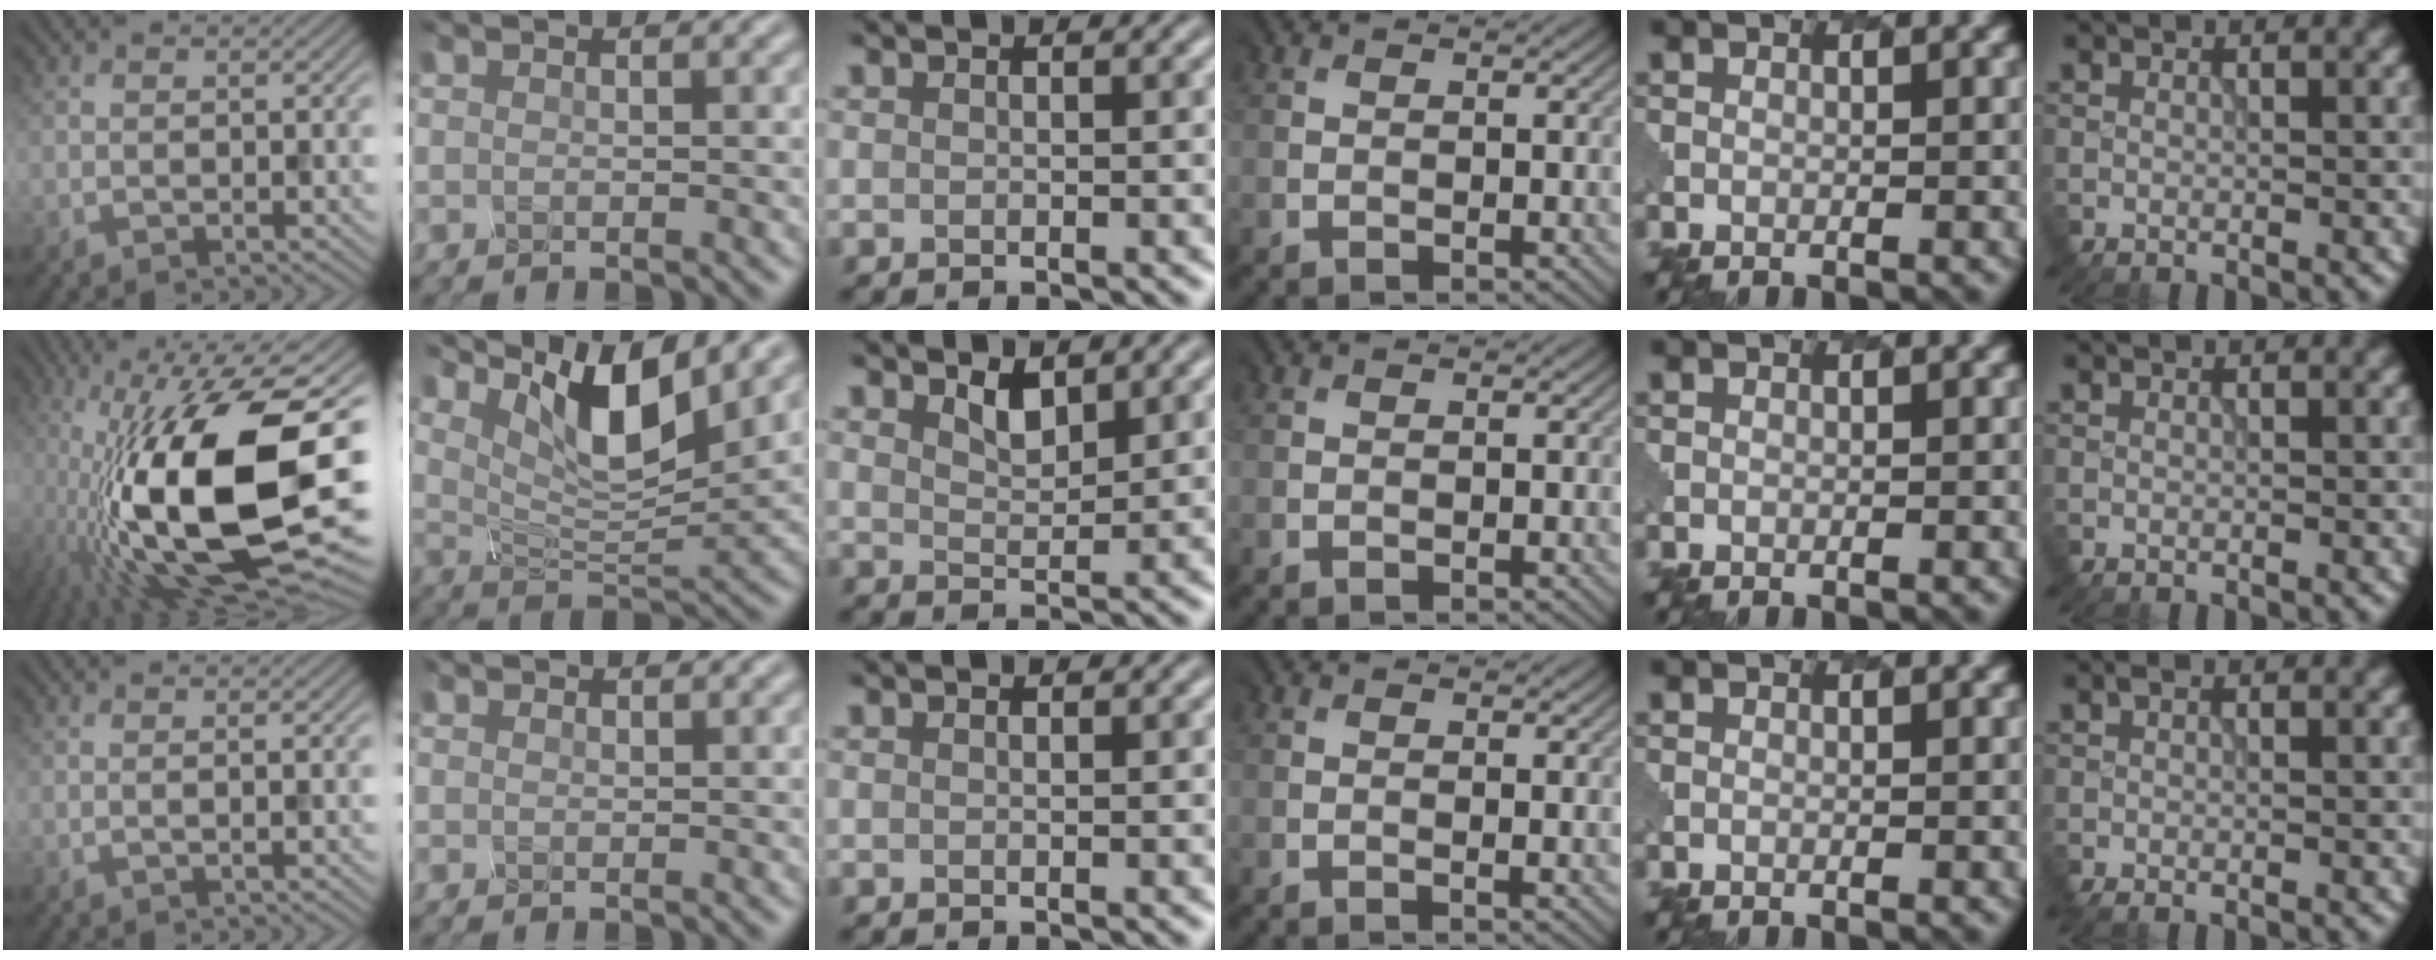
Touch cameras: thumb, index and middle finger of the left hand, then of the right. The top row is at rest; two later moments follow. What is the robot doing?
{"motion": "disassemble", "object": "battery cover"}